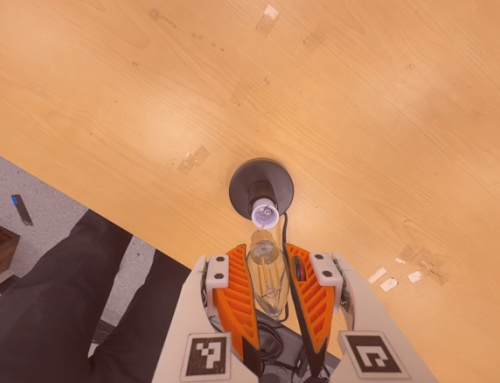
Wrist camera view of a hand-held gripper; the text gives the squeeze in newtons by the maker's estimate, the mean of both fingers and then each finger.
{"total": 14.8, "left": 16.9, "right": 12.7}